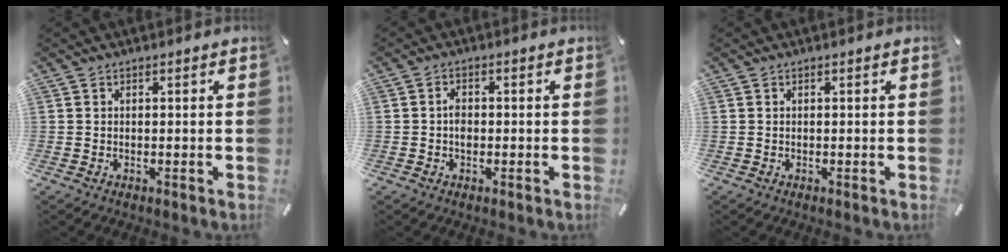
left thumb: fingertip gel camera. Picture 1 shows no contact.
{"total": 2.5, "force": [-0.3, 1.7, 1.8], "torque": [-0.036, 0.003, -0.006]}
{"total": 0.0}